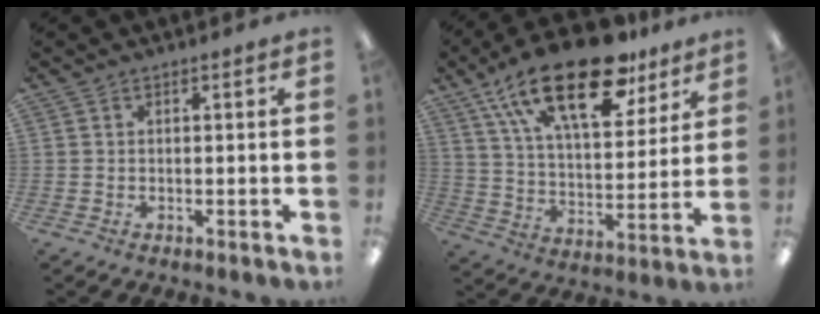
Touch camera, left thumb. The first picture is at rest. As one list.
[{"total": 24.6, "force": [15.7, 10.5, 15.7], "torque": [-0.268, -0.076, 0.270]}]